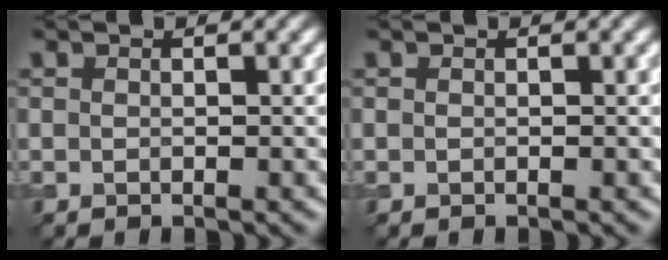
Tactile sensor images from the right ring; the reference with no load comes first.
{"total": 0.0}